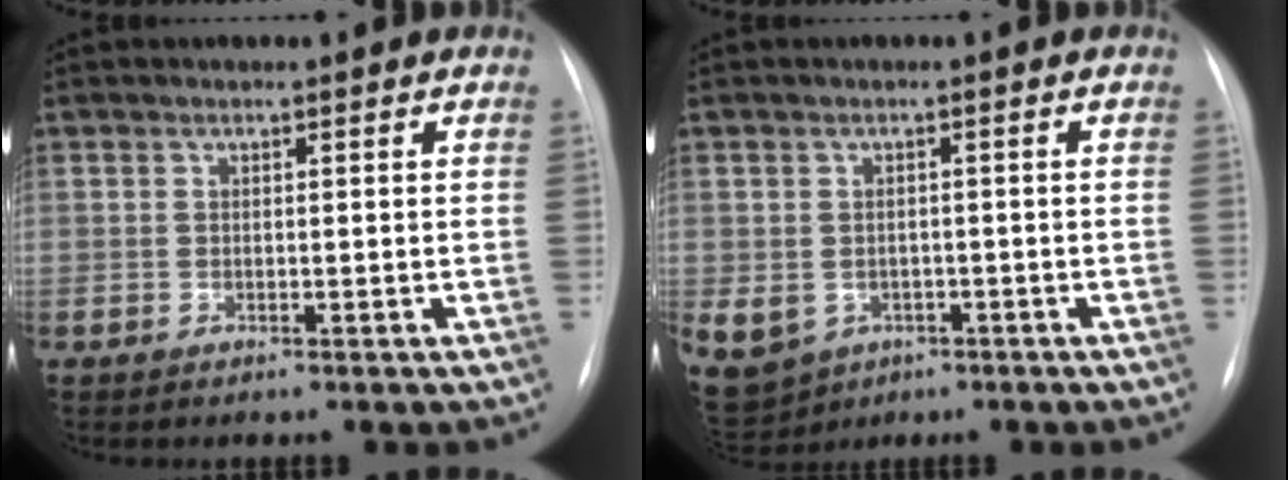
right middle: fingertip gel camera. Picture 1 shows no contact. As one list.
[{"total": 17.1, "force": [-6.8, 14.1, 6.7], "torque": [-0.215, -0.004, -0.082]}]